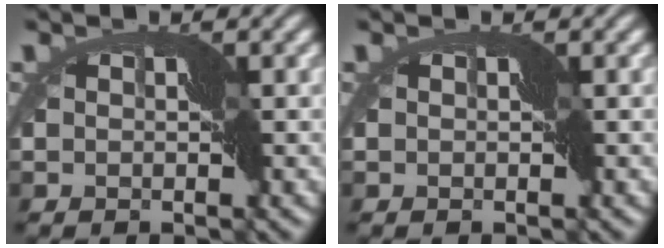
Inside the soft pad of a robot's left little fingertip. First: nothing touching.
{"total": 0.0}